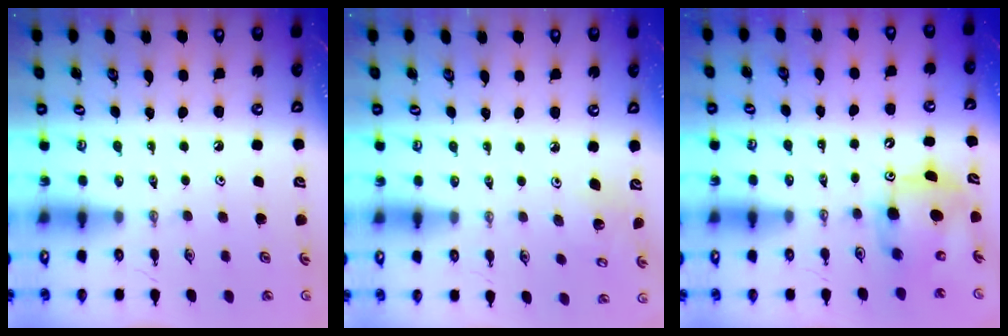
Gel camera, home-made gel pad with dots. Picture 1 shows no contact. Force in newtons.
{"total": 4.9, "press": 4.8, "slide": 0.3}
{"total": 7.1, "press": 6.8, "slide": 1.9}